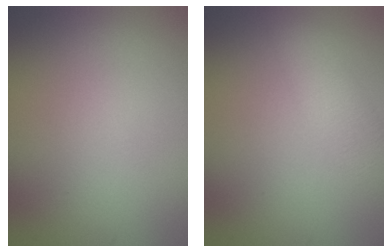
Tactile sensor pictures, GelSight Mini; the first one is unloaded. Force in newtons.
{"total": 4.3, "press": 4.3, "slide": 0.1}